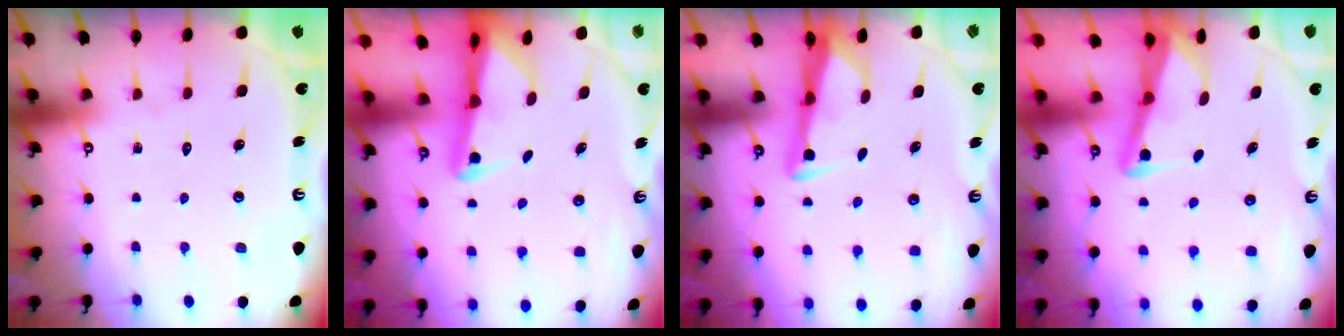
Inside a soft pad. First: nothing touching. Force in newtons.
{"total": 2.7, "press": 2.6, "slide": 0.6}
{"total": 3.3, "press": 3.3, "slide": 0.4}
{"total": 3.0, "press": 3.0, "slide": 0.5}